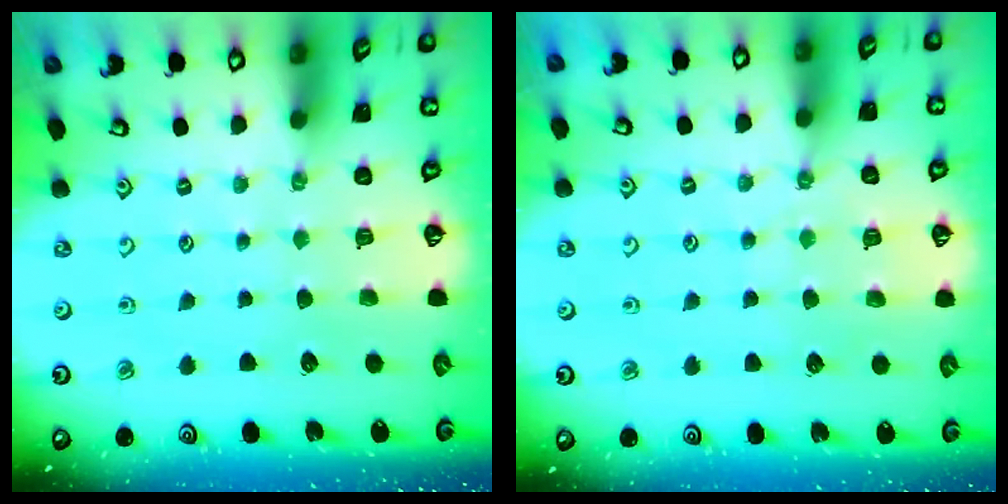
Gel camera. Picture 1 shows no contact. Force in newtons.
{"total": 6.5, "press": 6.4, "slide": 0.6}